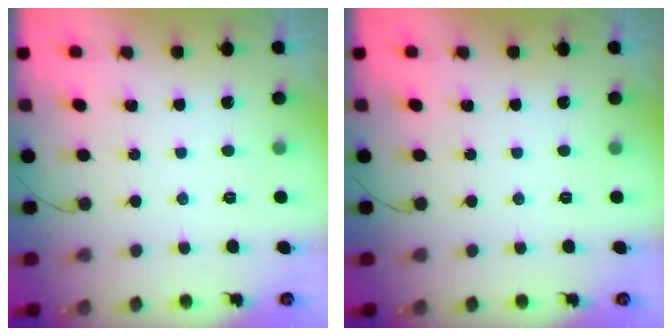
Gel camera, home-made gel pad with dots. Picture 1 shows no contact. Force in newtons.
{"total": 0.0}